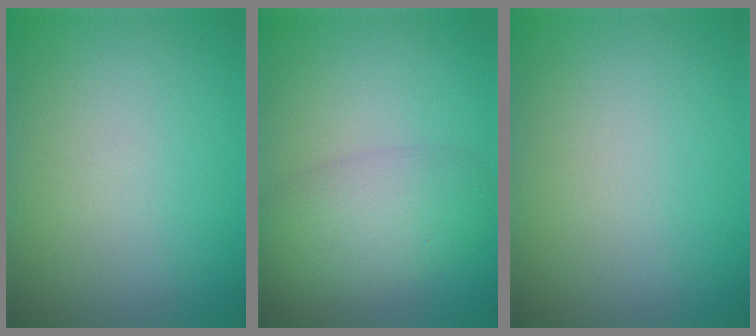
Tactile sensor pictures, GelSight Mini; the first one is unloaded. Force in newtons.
{"total": 4.6, "press": 4.6, "slide": 0.2}
{"total": 0.0}